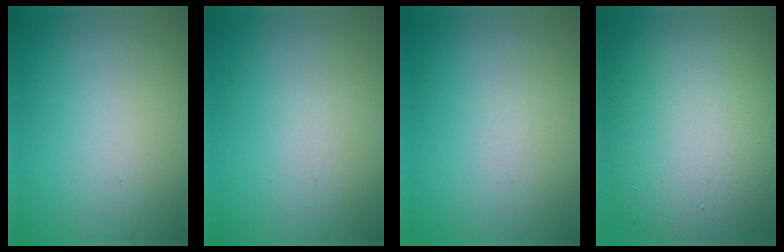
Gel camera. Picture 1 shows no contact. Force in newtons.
{"total": 0.0}
{"total": 0.0}
{"total": 13.4, "press": 13.4, "slide": 0.5}